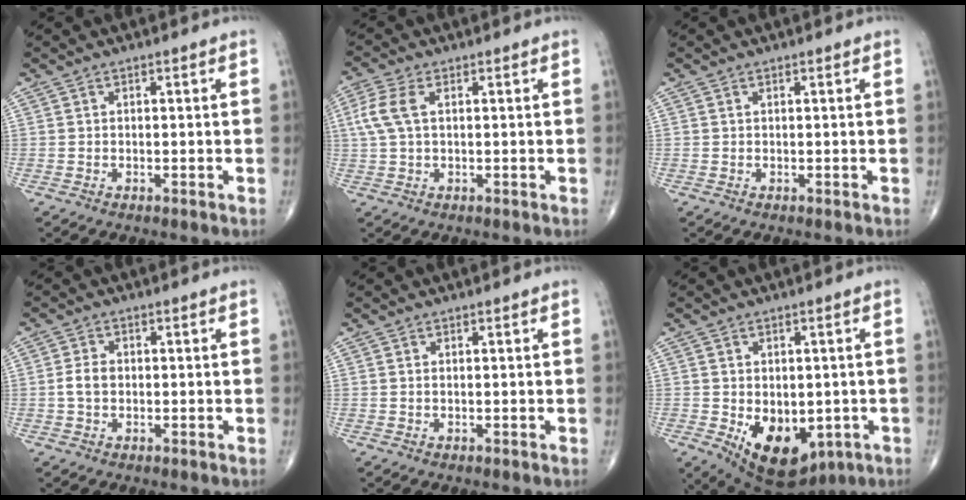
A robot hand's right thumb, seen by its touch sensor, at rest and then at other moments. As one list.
[{"total": 5.9, "force": [1.3, 3.1, 4.8], "torque": [-0.134, 0.017, 0.024]}, {"total": 0.0}, {"total": 3.1, "force": [-0.2, 2.1, 2.2], "torque": [-0.045, 0.009, -0.007]}, {"total": 0.0}, {"total": 13.7, "force": [-3.9, 8.7, 9.8], "torque": [-0.120, -0.008, -0.036]}]